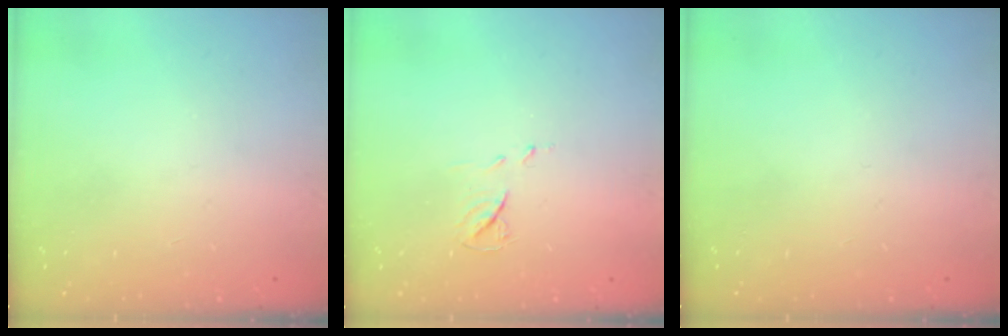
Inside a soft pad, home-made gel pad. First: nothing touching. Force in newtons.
{"total": 5.8, "press": 5.8, "slide": 0.5}
{"total": 0.0}